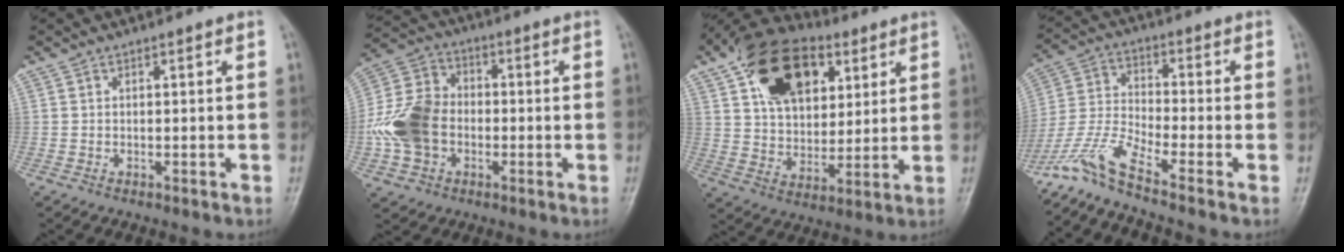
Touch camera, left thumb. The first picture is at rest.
{"total": 13.4, "force": [-2.3, 10.4, 8.2], "torque": [-0.149, 0.029, -0.049]}
{"total": 19.4, "force": [8.3, 12.2, 12.6], "torque": [-0.177, -0.018, 0.140]}
{"total": 8.6, "force": [-7.1, -0.4, 4.8], "torque": [-0.123, 0.030, -0.154]}